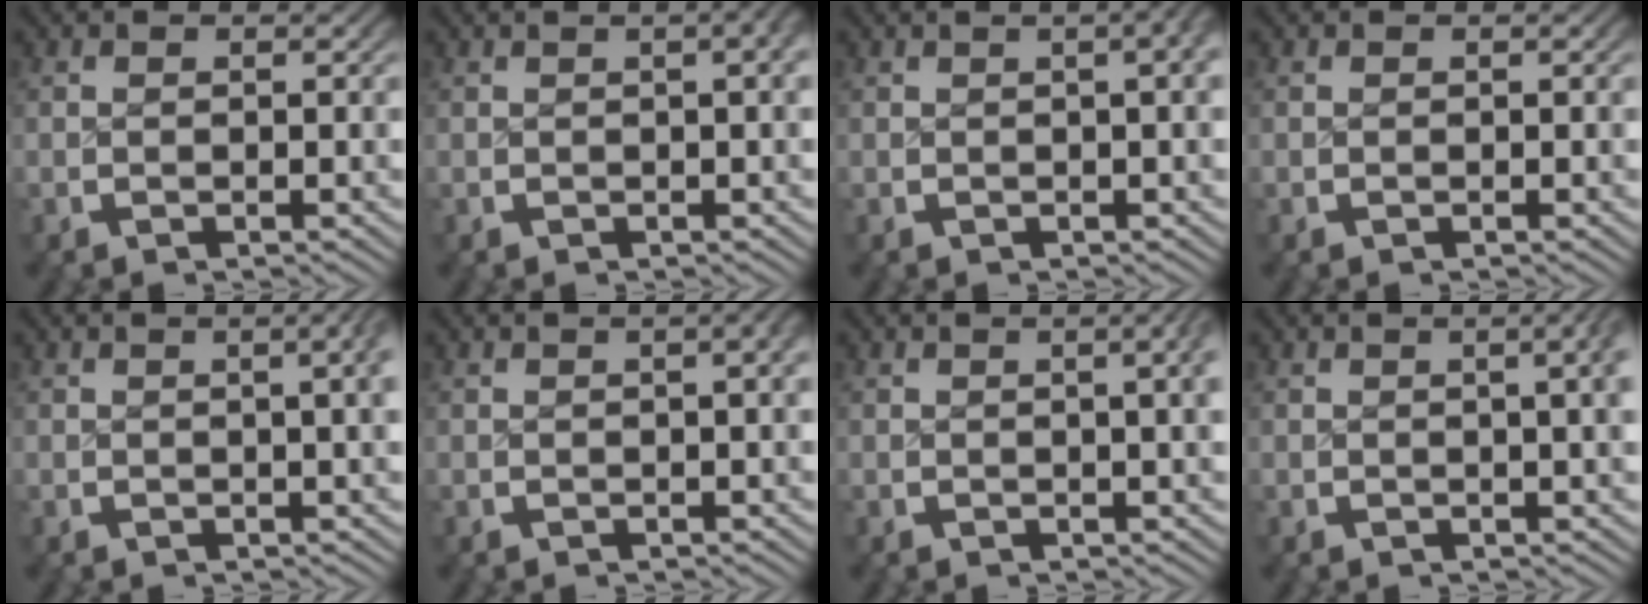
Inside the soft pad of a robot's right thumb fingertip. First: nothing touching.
{"total": 4.6, "force": [1.0, 1.9, 4.1], "torque": [-0.037, 0.027, 0.006]}
{"total": 6.7, "force": [1.8, 3.0, 5.6], "torque": [-0.047, 0.039, 0.009]}
{"total": 0.0}
{"total": 5.4, "force": [1.3, 2.3, 4.7], "torque": [-0.039, 0.025, 0.007]}
{"total": 4.0, "force": [0.8, 1.5, 3.6], "torque": [-0.033, 0.025, 0.005]}
{"total": 4.6, "force": [1.0, 1.8, 4.1], "torque": [-0.034, 0.020, 0.005]}
{"total": 6.1, "force": [1.7, 2.7, 5.2], "torque": [-0.042, 0.028, 0.011]}